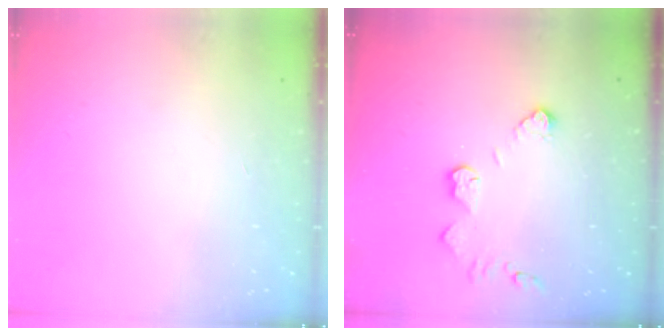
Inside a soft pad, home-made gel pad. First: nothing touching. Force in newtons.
{"total": 7.6, "press": 7.5, "slide": 0.5}